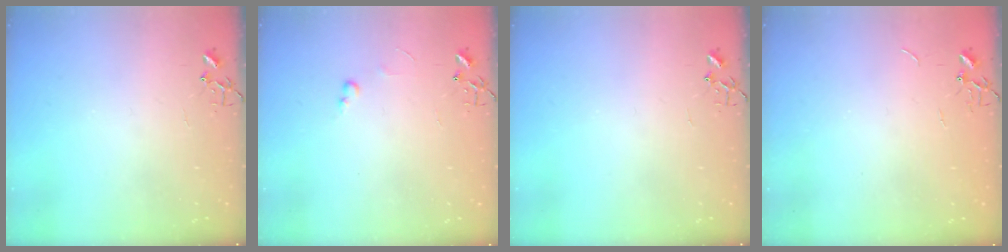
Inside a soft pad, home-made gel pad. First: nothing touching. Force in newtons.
{"total": 2.7, "press": 2.7, "slide": 0.4}
{"total": 0.0}
{"total": 0.6, "press": 0.6, "slide": 0.1}